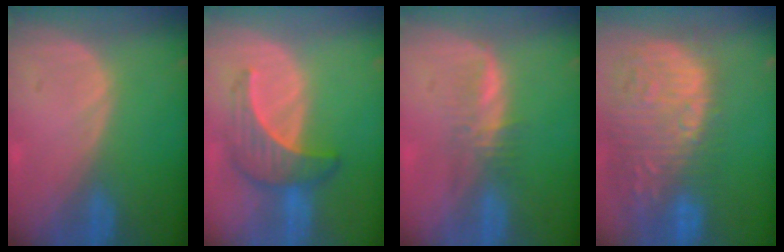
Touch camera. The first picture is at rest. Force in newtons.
{"total": 6.6, "press": 6.4, "slide": 1.7}
{"total": 3.1, "press": 3.1, "slide": 0.5}
{"total": 15.8, "press": 12.9, "slide": 9.1}